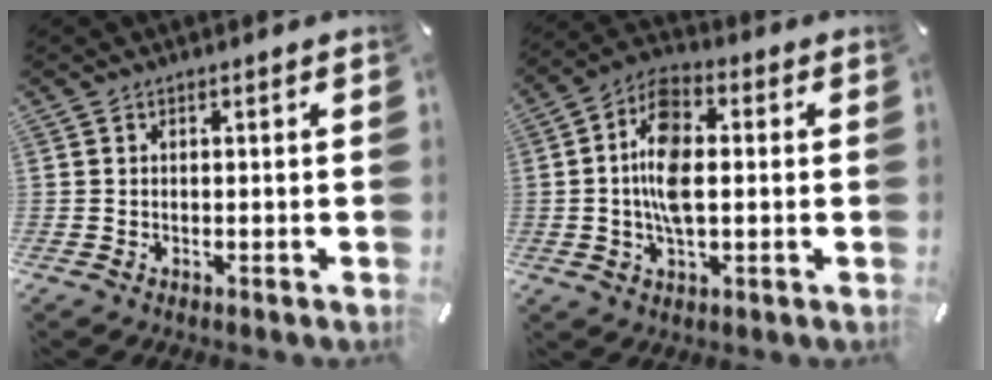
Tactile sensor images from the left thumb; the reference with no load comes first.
{"total": 11.3, "force": [0.1, 6.3, 9.3], "torque": [-0.192, 0.006, -0.002]}